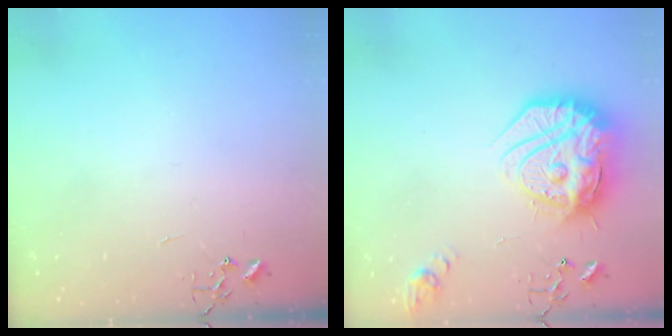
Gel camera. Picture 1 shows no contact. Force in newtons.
{"total": 23.9, "press": 23.8, "slide": 2.1}